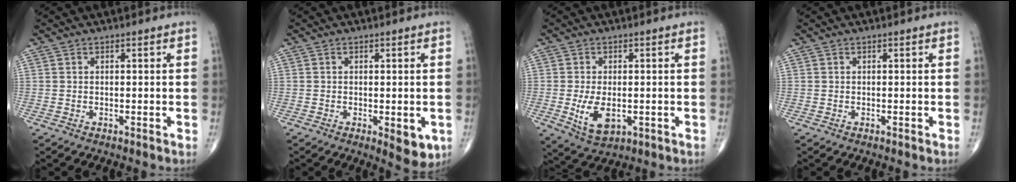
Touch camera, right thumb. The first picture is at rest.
{"total": 5.2, "force": [-1.5, 2.2, 4.5], "torque": [-0.043, -0.009, -0.015]}
{"total": 7.1, "force": [-1.3, 4.0, 5.8], "torque": [-0.100, -0.012, -0.013]}
{"total": 0.0}